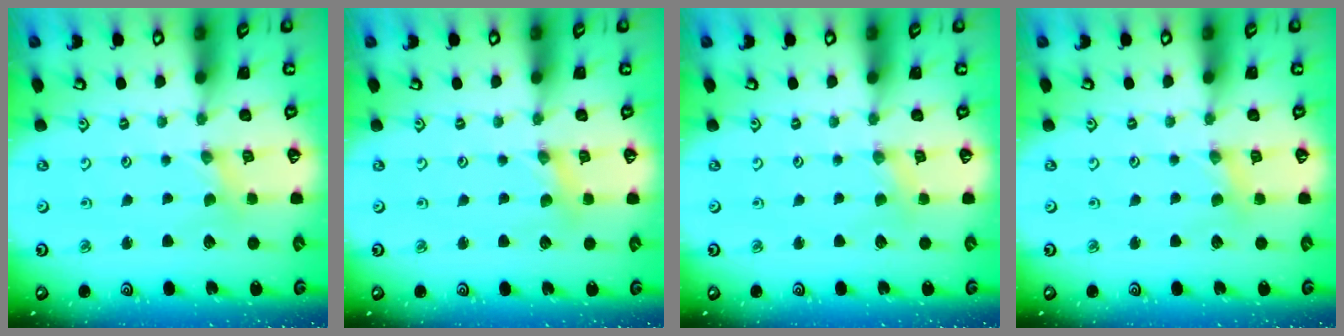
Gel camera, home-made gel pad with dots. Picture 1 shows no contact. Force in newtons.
{"total": 1.4, "press": 1.4, "slide": 0.2}
{"total": 1.8, "press": 1.7, "slide": 0.4}
{"total": 1.3, "press": 1.3, "slide": 0.2}